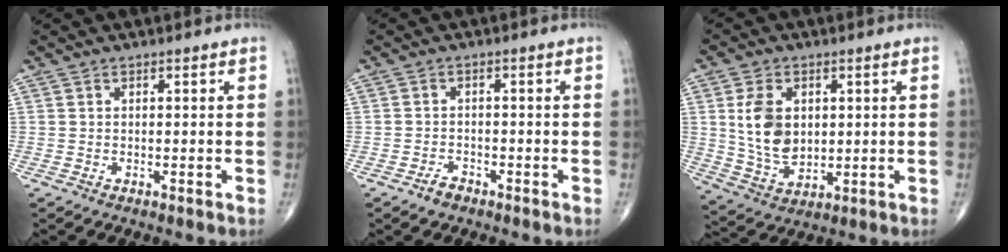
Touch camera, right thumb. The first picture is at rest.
{"total": 2.3, "force": [-1.7, 1.3, 0.8], "torque": [-0.015, 0.008, -0.028]}
{"total": 10.7, "force": [1.9, 7.3, 7.6], "torque": [-0.123, -0.015, 0.046]}